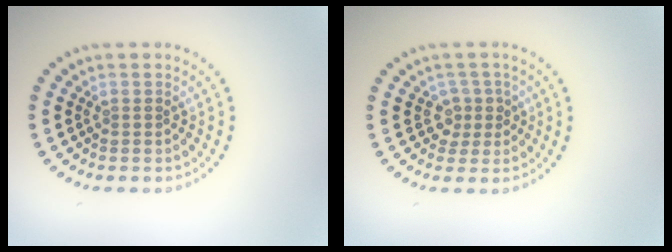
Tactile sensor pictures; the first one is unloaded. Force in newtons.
{"total": 2.1, "press": 1.6, "slide": 1.3}